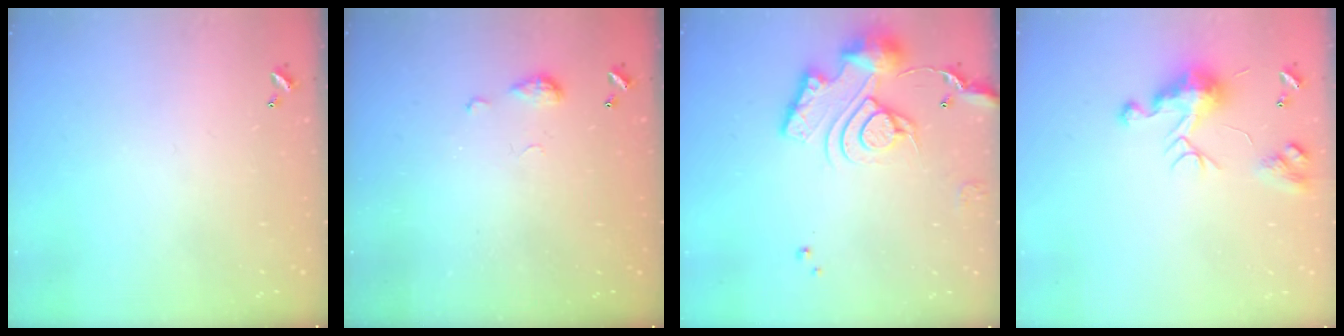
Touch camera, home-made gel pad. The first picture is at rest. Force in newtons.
{"total": 4.9, "press": 4.8, "slide": 0.7}
{"total": 15.2, "press": 15.2, "slide": 1.5}
{"total": 10.3, "press": 10.2, "slide": 0.9}